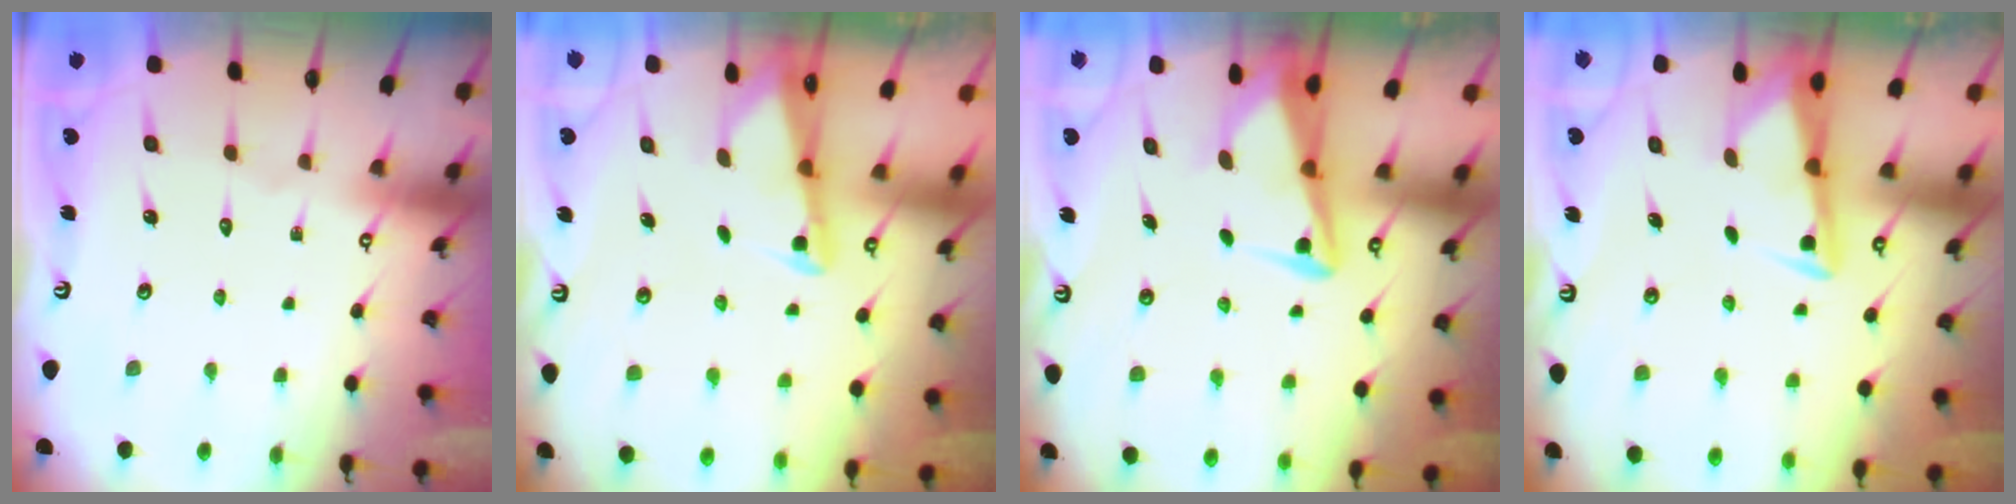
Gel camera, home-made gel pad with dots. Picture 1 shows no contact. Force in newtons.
{"total": 2.3, "press": 2.3, "slide": 0.3}
{"total": 4.1, "press": 3.9, "slide": 1.3}
{"total": 3.2, "press": 3.2, "slide": 0.3}